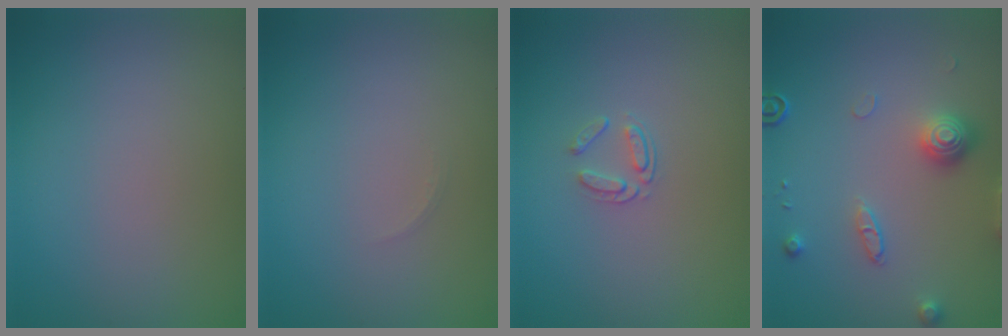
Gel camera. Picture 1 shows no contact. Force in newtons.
{"total": 0.6, "press": 0.6, "slide": 0.1}
{"total": 1.4, "press": 0.9, "slide": 1.1}
{"total": 3.0, "press": 2.8, "slide": 0.9}